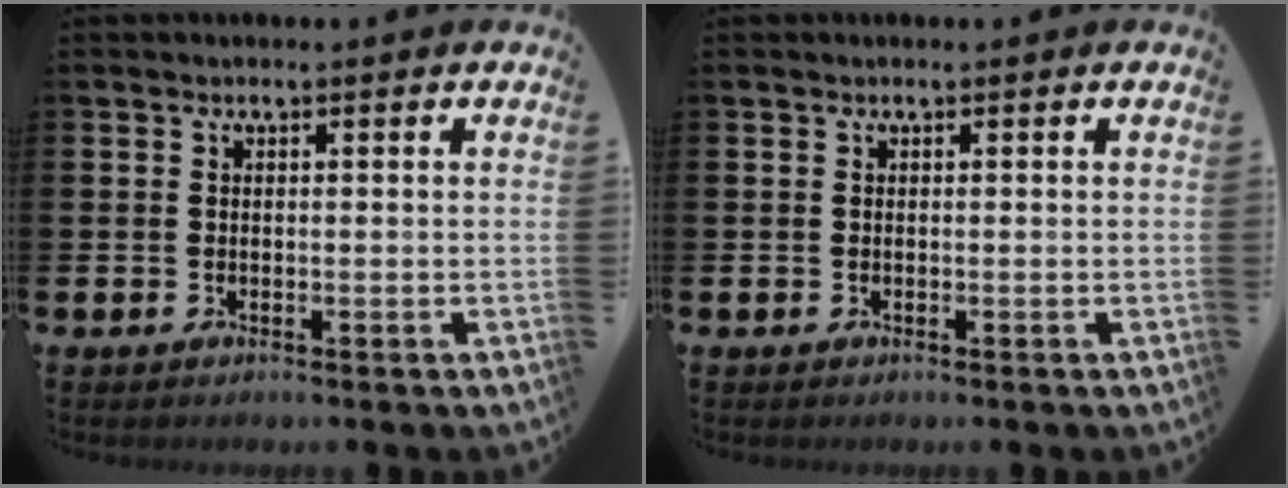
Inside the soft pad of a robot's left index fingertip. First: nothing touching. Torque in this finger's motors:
{"motor_torque": [0.13, 0.12, 0.01, 0.01]}